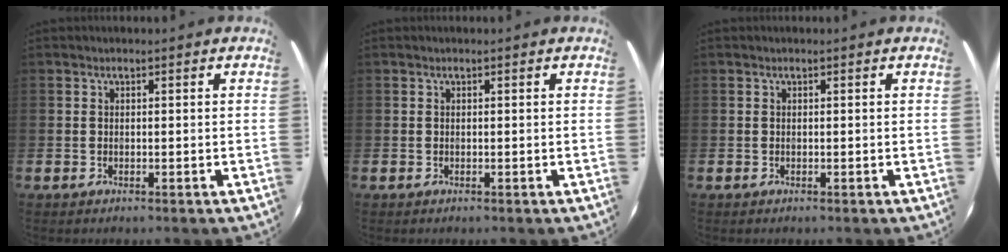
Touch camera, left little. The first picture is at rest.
{"total": 0.0}
{"total": 0.0}